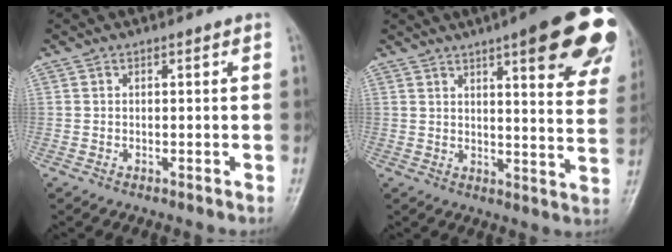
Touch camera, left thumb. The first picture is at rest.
{"total": 22.4, "force": [12.5, 5.6, 17.7], "torque": [-0.188, -0.031, 0.146]}